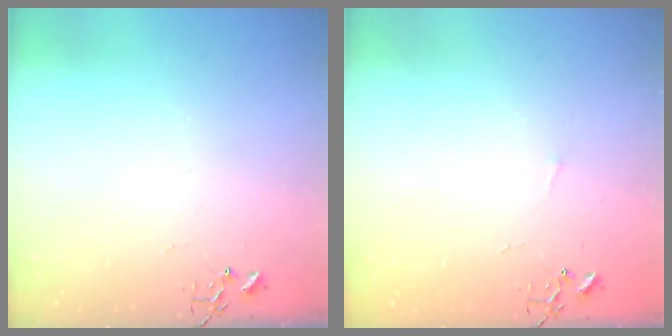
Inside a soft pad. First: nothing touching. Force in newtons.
{"total": 2.8, "press": 2.8, "slide": 0.3}